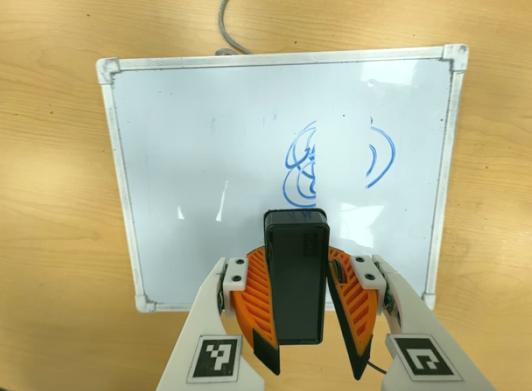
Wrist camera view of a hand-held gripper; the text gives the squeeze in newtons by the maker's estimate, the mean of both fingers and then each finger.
{"total": 9.4, "left": 9.2, "right": 9.6}